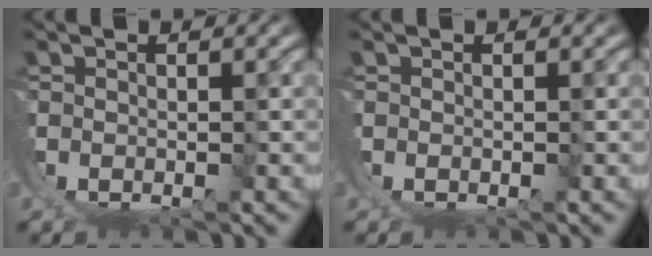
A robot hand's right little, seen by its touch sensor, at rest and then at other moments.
{"total": 0.0}